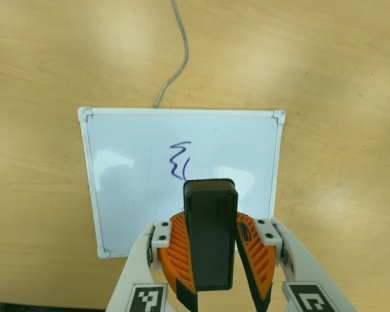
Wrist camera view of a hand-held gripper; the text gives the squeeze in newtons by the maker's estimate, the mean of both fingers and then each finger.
{"total": 10.9, "left": 11.2, "right": 10.6}